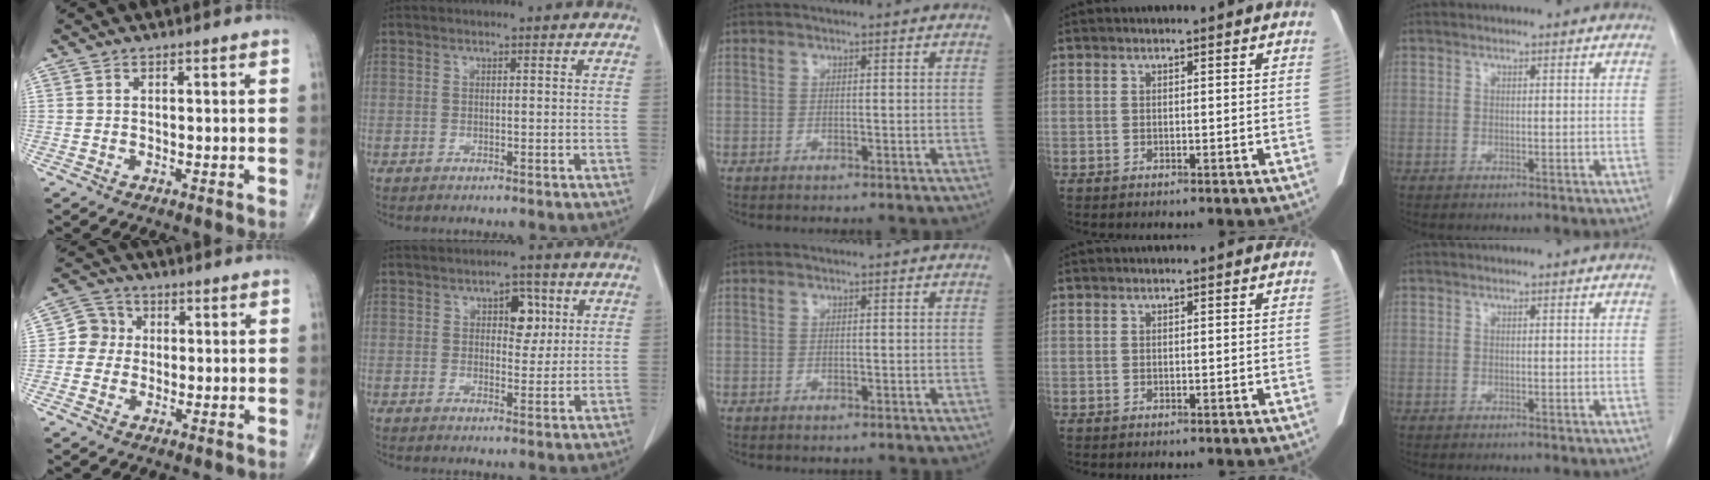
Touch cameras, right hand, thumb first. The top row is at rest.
{"thumb": {"total": 4.9, "force": [0.0, 4.7, 1.4], "torque": [0.005, 0.012, -0.013]}, "index": {"total": 4.6, "force": [1.5, 2.6, 3.5], "torque": [-0.044, 0.009, 0.022]}}